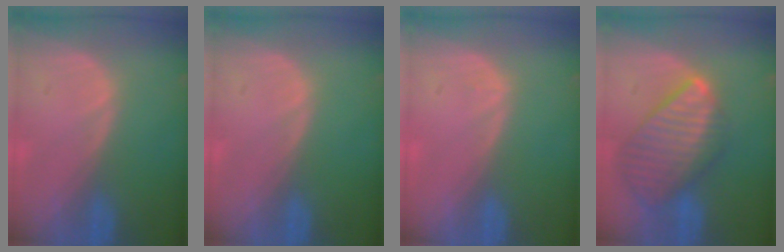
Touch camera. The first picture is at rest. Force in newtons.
{"total": 0.0}
{"total": 0.5, "press": 0.2, "slide": 0.5}
{"total": 9.8, "press": 8.5, "slide": 4.8}